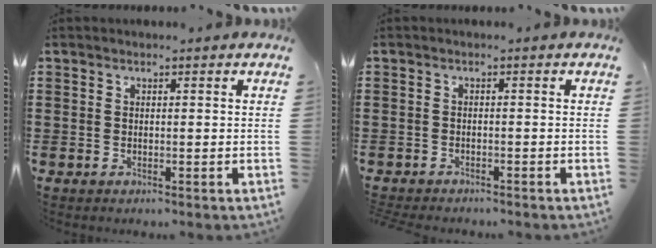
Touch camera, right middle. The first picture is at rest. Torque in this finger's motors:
{"motor_torque": [2.02, -0.12, 0.31, 0.09]}